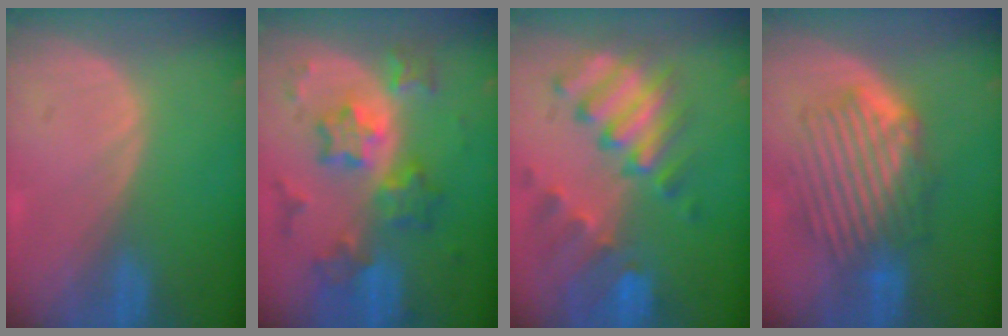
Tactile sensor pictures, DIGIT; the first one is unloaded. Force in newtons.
{"total": 9.0, "press": 9.0, "slide": 0.6}
{"total": 10.2, "press": 8.9, "slide": 5.0}
{"total": 9.0, "press": 8.4, "slide": 3.3}